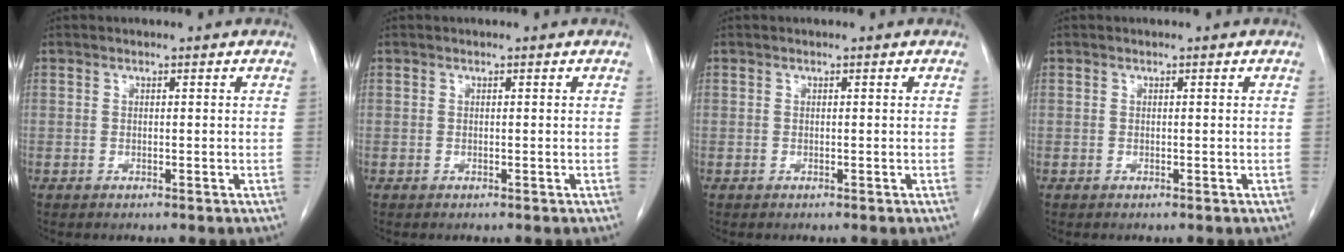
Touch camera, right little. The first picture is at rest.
{"total": 0.0}
{"total": 0.0}
{"total": 0.0}